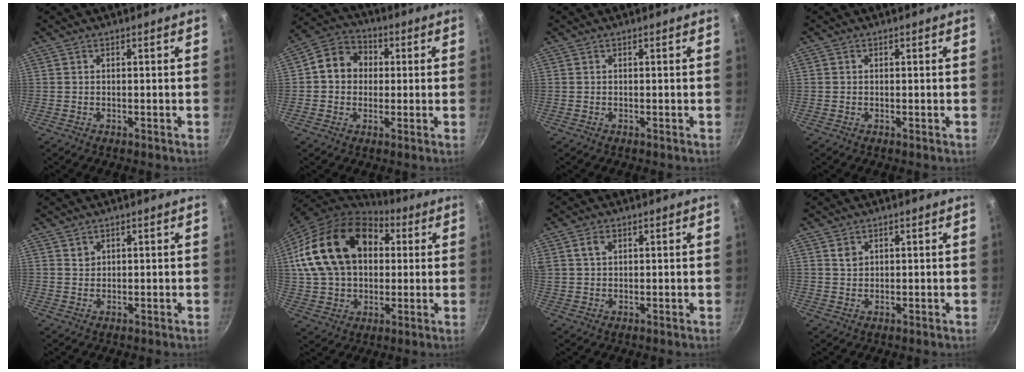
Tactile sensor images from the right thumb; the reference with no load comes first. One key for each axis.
{"total": 9.1, "fx": 0.9, "fy": 7.9, "fz": 4.3, "tx": -0.042, "ty": 0.017, "tz": -0.005}
{"total": 0.0}
{"total": 0.0}
{"total": 1.4, "fx": 0.9, "fy": 1.1, "fz": 0.3, "tx": 0.000, "ty": 0.000, "tz": 0.015}
{"total": 23.1, "fx": 5.7, "fy": 16.3, "fz": 15.3, "tx": -0.251, "ty": 0.020, "tz": 0.102}
{"total": 3.7, "fx": 1.7, "fy": 2.3, "fz": 2.4, "tx": -0.042, "ty": 0.004, "tz": 0.033}
{"total": 2.0, "fx": 0.9, "fy": 1.5, "fz": 0.9, "tx": -0.014, "ty": -0.002, "tz": 0.017}